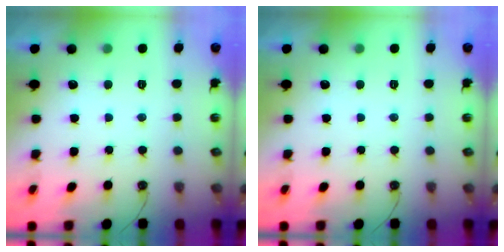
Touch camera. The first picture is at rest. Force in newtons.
{"total": 0.0}